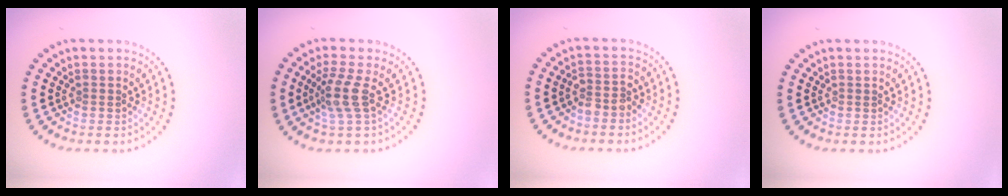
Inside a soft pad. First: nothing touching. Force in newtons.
{"total": 2.6, "press": 2.1, "slide": 1.6}
{"total": 1.8, "press": 1.6, "slide": 1.0}
{"total": 0.0}